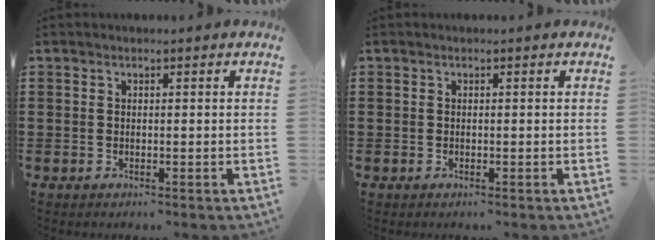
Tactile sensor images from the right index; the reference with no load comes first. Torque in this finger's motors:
{"motor_torque": [-0.16, 0.09, -0.01, -0.01]}